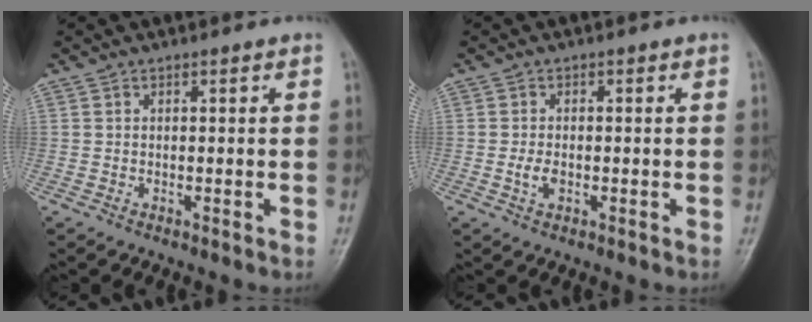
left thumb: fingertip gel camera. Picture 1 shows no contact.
{"total": 2.4, "force": [-0.6, 1.5, 1.8], "torque": [-0.034, 0.002, -0.012]}